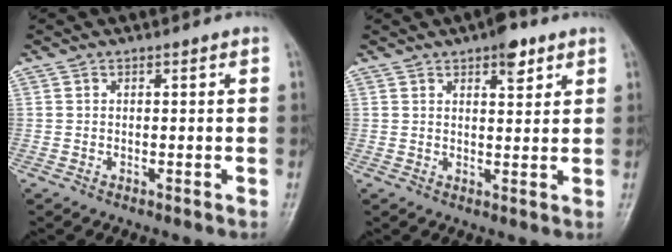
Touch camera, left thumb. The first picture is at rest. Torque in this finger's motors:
{"motor_torque": [0.82, -0.07, 0.55, -0.13, 0.00]}